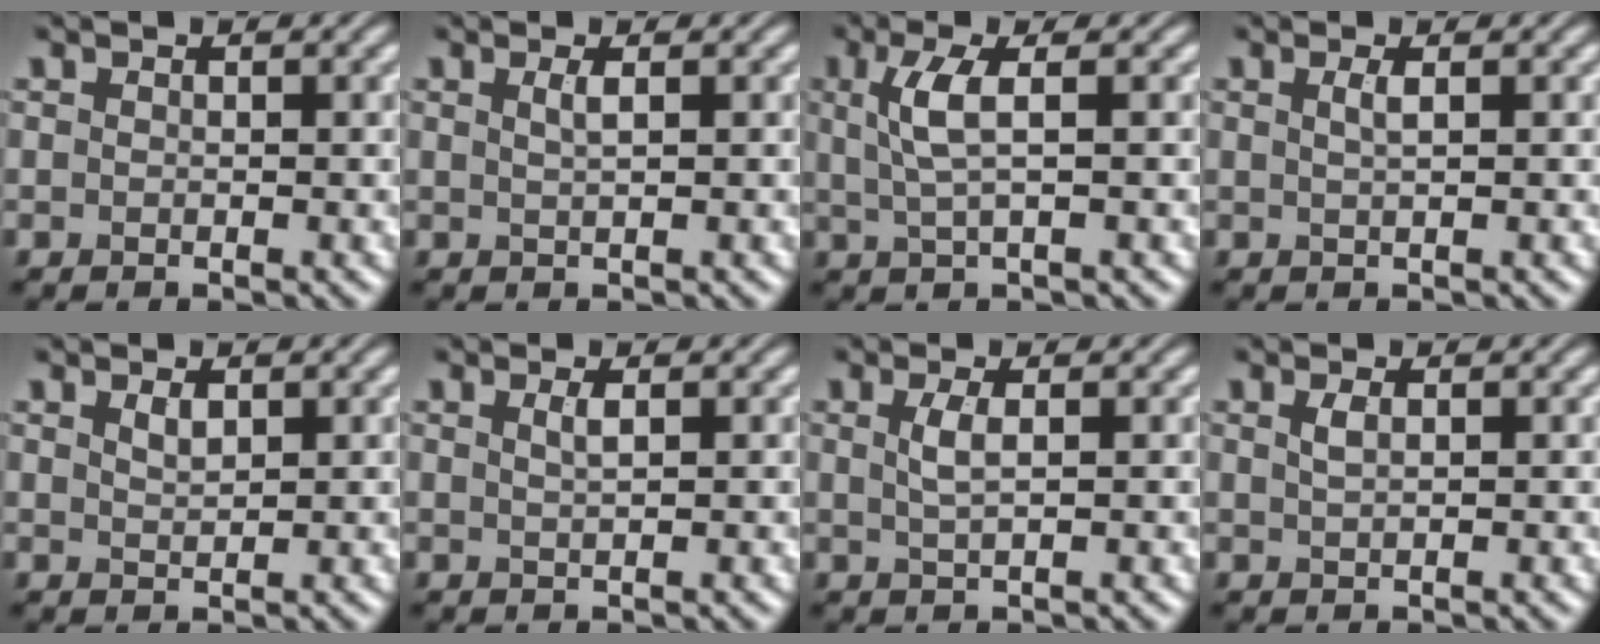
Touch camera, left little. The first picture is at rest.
{"total": 1.3, "force": [0.4, 0.4, 1.1], "torque": [-0.016, 0.003, 0.005]}
{"total": 3.3, "force": [0.8, 0.8, 3.1], "torque": [-0.070, 0.000, 0.016]}
{"total": 1.3, "force": [0.4, 0.4, 1.1], "torque": [-0.017, 0.003, 0.004]}
{"total": 1.1, "force": [0.8, 0.4, 0.7], "torque": [-0.017, 0.000, 0.016]}
{"total": 1.2, "force": [0.5, 0.4, 1.0], "torque": [-0.015, 0.003, 0.006]}
{"total": 1.8, "force": [0.4, 0.5, 1.6], "torque": [-0.034, 0.001, 0.009]}
{"total": 1.0, "force": [0.5, 0.3, 0.8], "torque": [-0.018, 0.003, 0.009]}